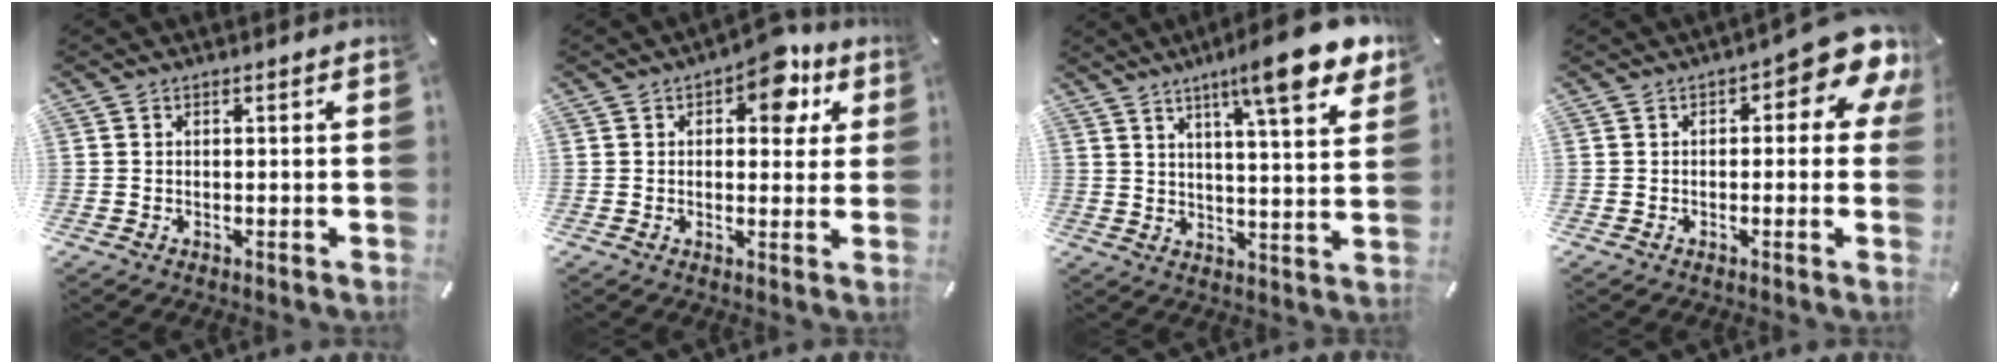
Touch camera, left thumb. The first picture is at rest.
{"total": 9.7, "force": [4.8, 5.5, 6.4], "torque": [-0.066, -0.021, 0.075]}
{"total": 13.4, "force": [9.2, 1.8, 9.5], "torque": [-0.149, -0.050, 0.146]}
{"total": 9.7, "force": [4.0, 3.7, 8.0], "torque": [-0.099, -0.030, 0.064]}